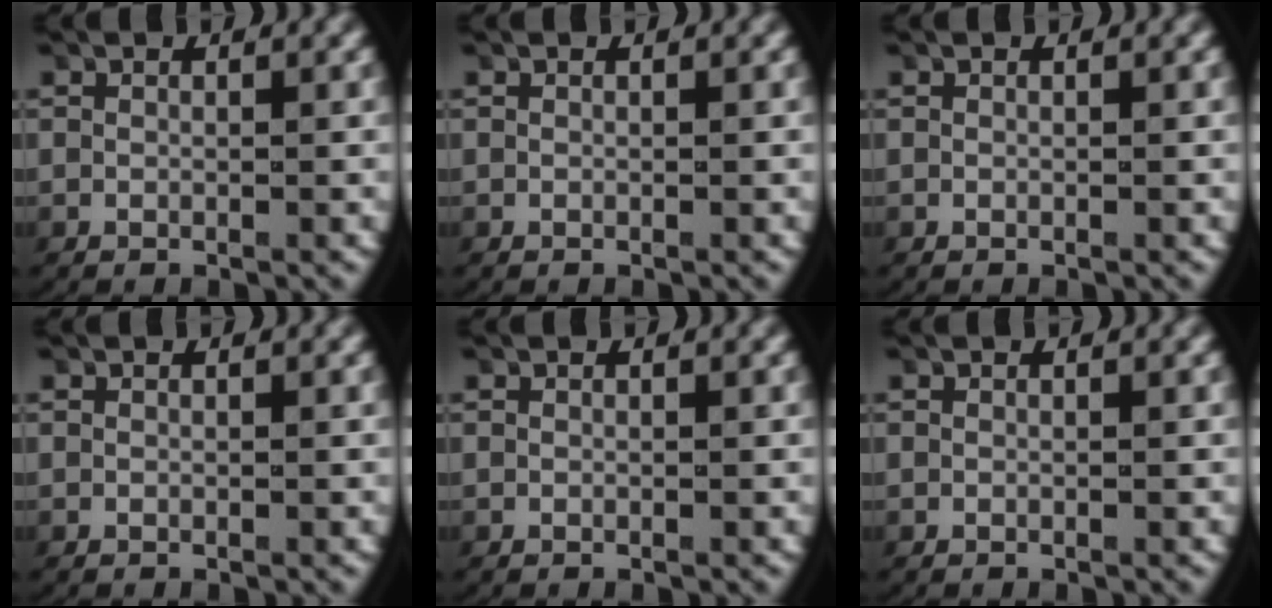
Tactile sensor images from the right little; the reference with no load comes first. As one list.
[{"total": 0.0}, {"total": 0.0}, {"total": 0.0}, {"total": 0.0}, {"total": 0.0}]